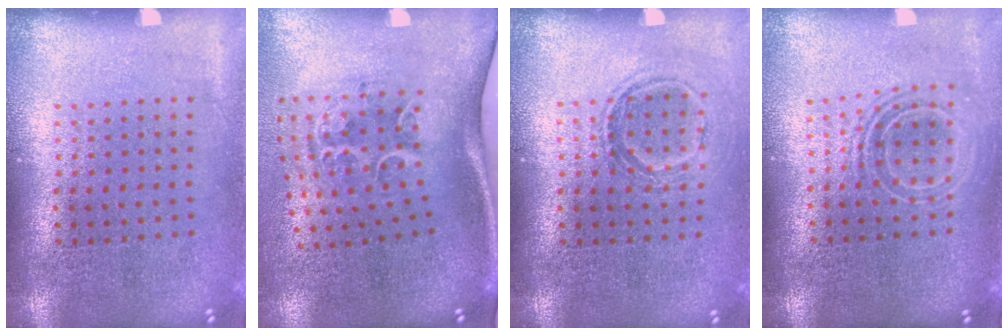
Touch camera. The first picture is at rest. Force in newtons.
{"total": 2.3, "press": 1.3, "slide": 1.9}
{"total": 1.2, "press": 1.1, "slide": 0.5}
{"total": 1.8, "press": 1.4, "slide": 1.2}